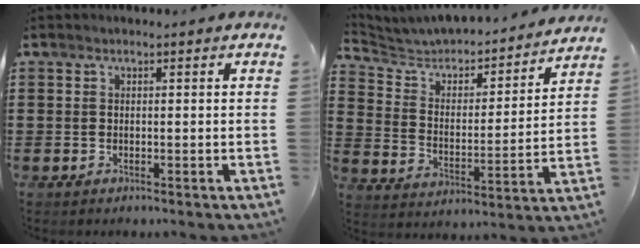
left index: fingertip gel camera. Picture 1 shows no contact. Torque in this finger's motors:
{"motor_torque": [2.14, 0.00, 0.34, 0.03]}